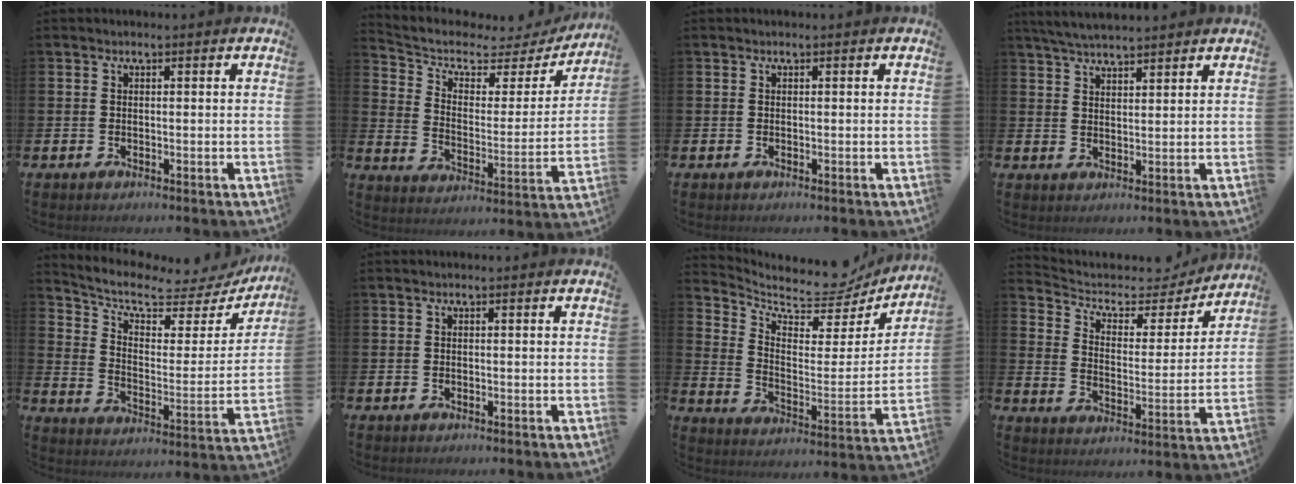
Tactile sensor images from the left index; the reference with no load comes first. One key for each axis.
{"total": 5.7, "fx": 4.4, "fy": 2.8, "fz": 2.2, "tx": -0.063, "ty": -0.037, "tz": 0.063}
{"total": 0.0}
{"total": 4.3, "fx": 4.2, "fy": 0.4, "fz": 1.0, "tx": -0.038, "ty": -0.011, "tz": 0.078}
{"total": 7.0, "fx": 5.9, "fy": 2.4, "fz": 2.9, "tx": -0.082, "ty": -0.048, "tz": 0.092}
{"total": 0.0}
{"total": 7.9, "fx": 7.2, "fy": 2.8, "fz": 2.0, "tx": -0.066, "ty": -0.064, "tz": 0.121}
{"total": 5.4, "fx": 4.7, "fy": 2.4, "fz": 1.2, "tx": -0.052, "ty": -0.039, "tz": 0.072}